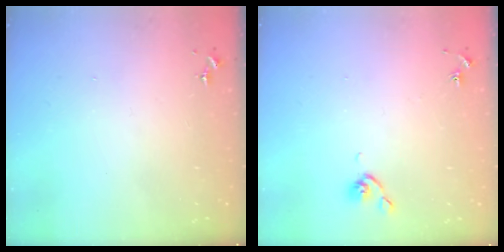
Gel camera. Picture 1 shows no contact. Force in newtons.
{"total": 5.0, "press": 4.9, "slide": 0.7}